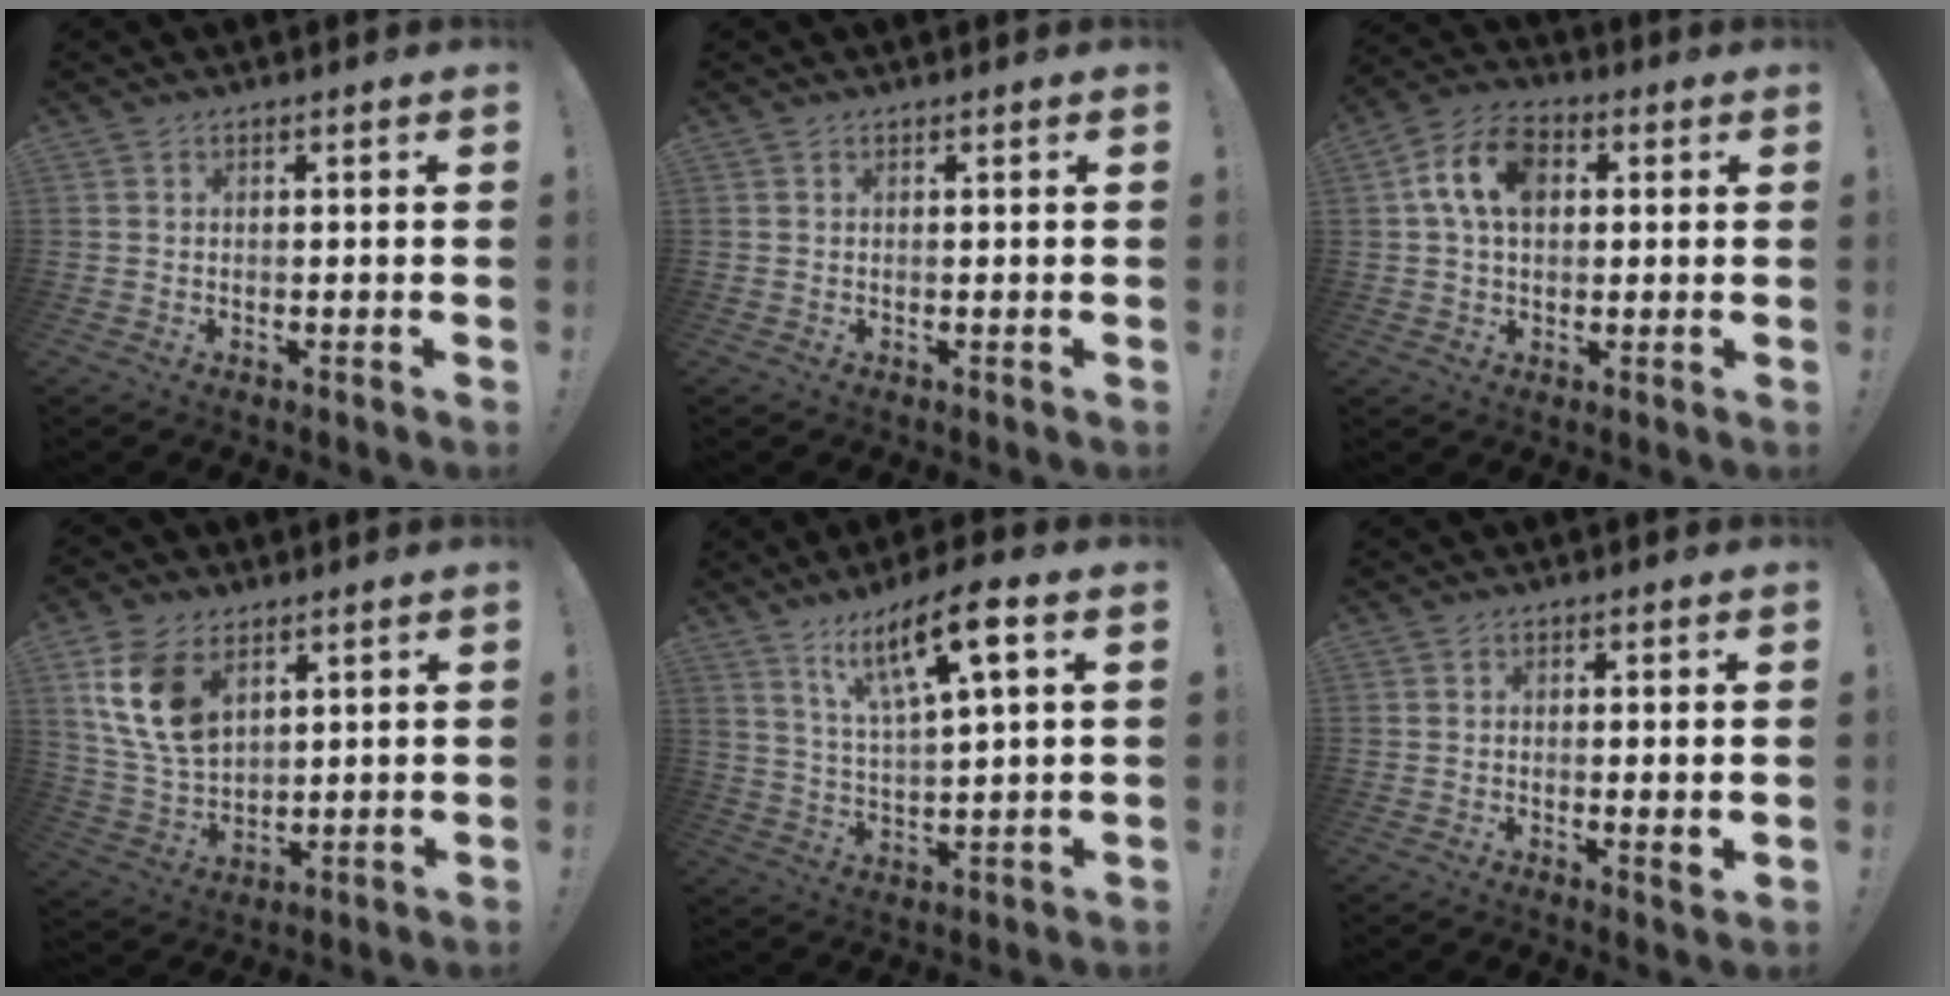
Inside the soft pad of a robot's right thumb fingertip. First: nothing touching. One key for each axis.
{"total": 0.0}
{"total": 11.8, "fx": 2.9, "fy": 8.0, "fz": 8.2, "tx": -0.147, "ty": 0.017, "tz": 0.057}
{"total": 14.9, "fx": 6.8, "fy": 9.6, "fz": 9.1, "tx": -0.192, "ty": -0.022, "tz": 0.134}
{"total": 13.9, "fx": 7.2, "fy": 3.3, "fz": 11.4, "tx": -0.187, "ty": -0.028, "tz": 0.113}
{"total": 2.3, "fx": 0.6, "fy": -0.2, "fz": 2.2, "tx": -0.023, "ty": -0.011, "tz": 0.008}